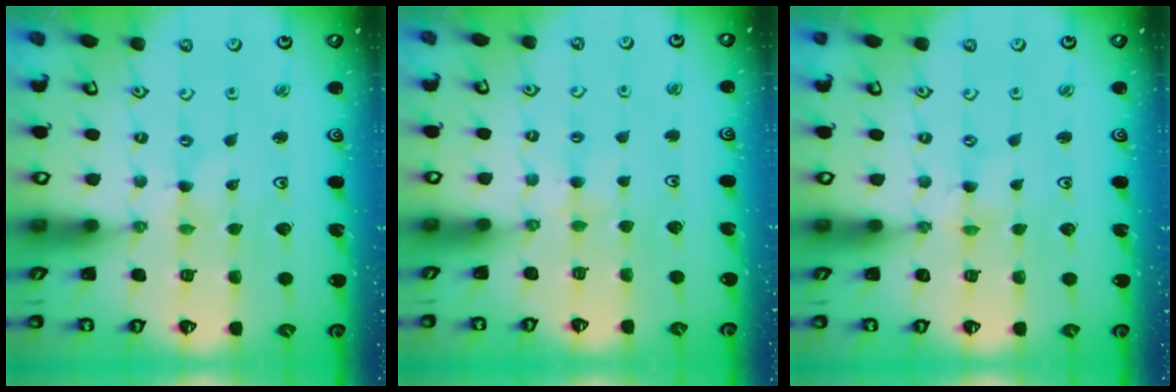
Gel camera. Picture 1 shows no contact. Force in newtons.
{"total": 4.0, "press": 4.0, "slide": 0.6}
{"total": 0.0}